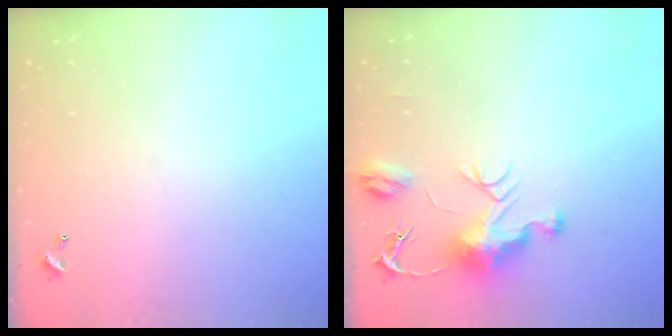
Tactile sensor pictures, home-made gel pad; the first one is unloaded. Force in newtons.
{"total": 9.2, "press": 9.2, "slide": 1.0}